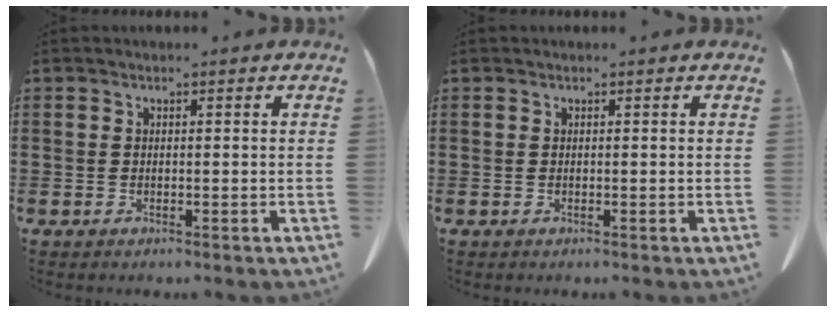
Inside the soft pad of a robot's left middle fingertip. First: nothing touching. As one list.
[{"total": 0.0}]